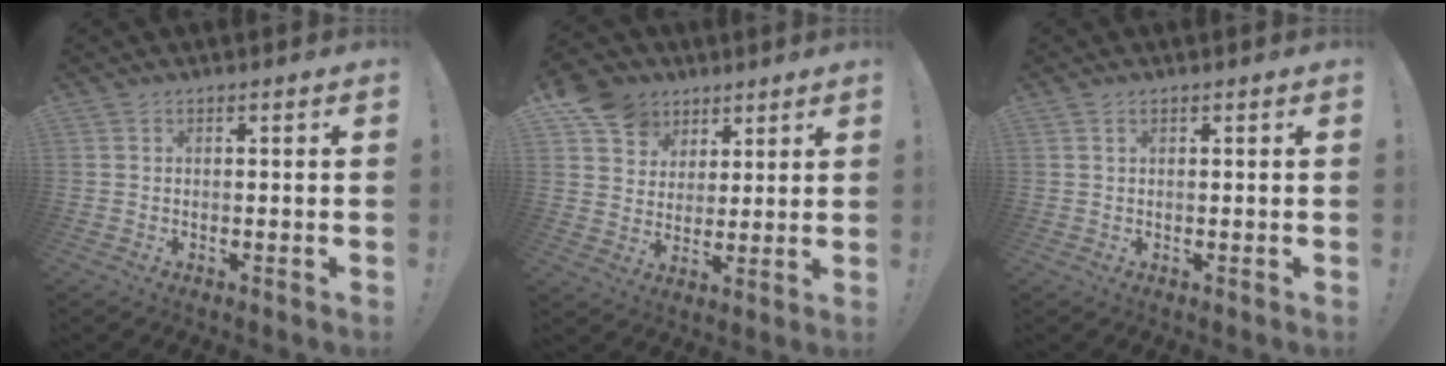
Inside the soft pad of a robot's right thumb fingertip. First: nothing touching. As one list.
[{"total": 11.4, "force": [6.4, 8.8, 3.0], "torque": [-0.040, -0.044, 0.127]}, {"total": 0.9, "force": [0.4, 0.4, 0.7], "torque": [-0.010, 0.000, 0.007]}]